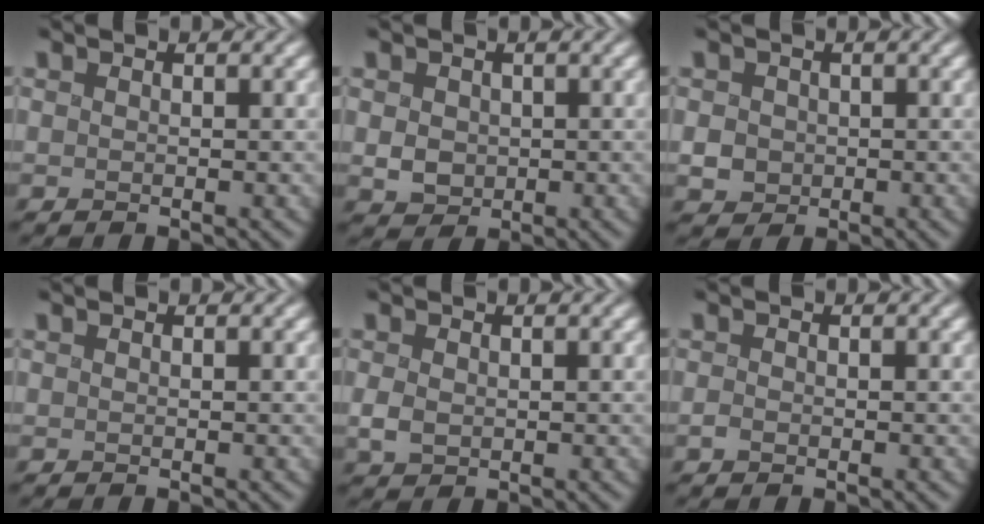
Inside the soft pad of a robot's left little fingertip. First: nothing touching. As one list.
[{"total": 2.1, "force": [-0.2, 1.9, 0.9], "torque": [-0.023, -0.004, -0.001]}, {"total": 1.9, "force": [-0.4, 1.8, 0.6], "torque": [-0.015, -0.005, -0.007]}, {"total": 0.0}, {"total": 1.6, "force": [-0.1, 1.3, 0.9], "torque": [-0.021, -0.001, 0.002]}, {"total": 0.7, "force": [-0.5, 0.5, 0.1], "torque": [-0.002, 0.000, -0.008]}]